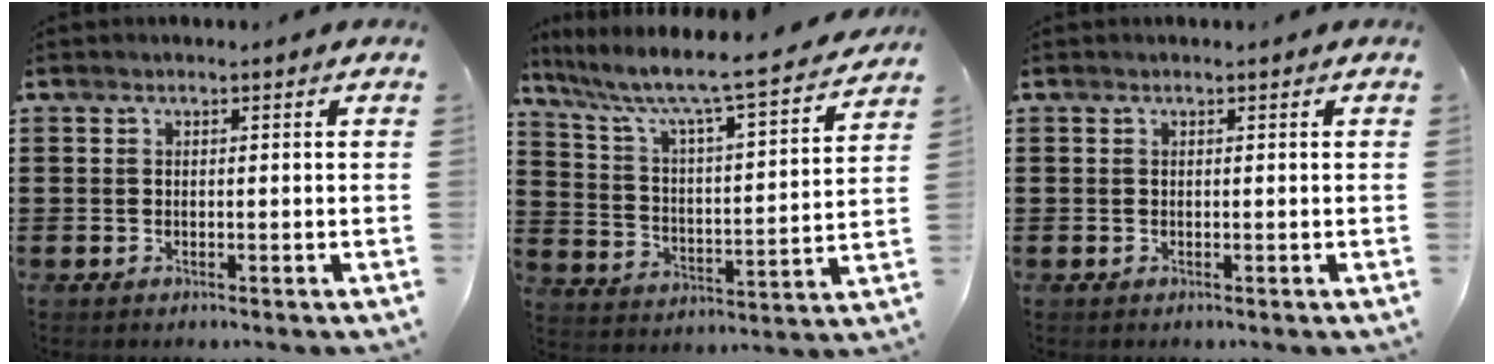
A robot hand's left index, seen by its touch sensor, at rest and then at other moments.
{"total": 7.1, "force": [6.0, 0.2, 3.8], "torque": [-0.103, -0.053, 0.089]}
{"total": 0.0}